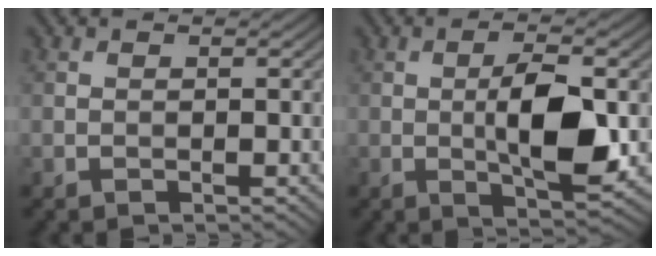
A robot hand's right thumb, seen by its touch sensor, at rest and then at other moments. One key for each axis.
{"total": 7.5, "fx": -0.4, "fy": 2.3, "fz": 7.1, "tx": -0.123, "ty": 0.002, "tz": -0.006}